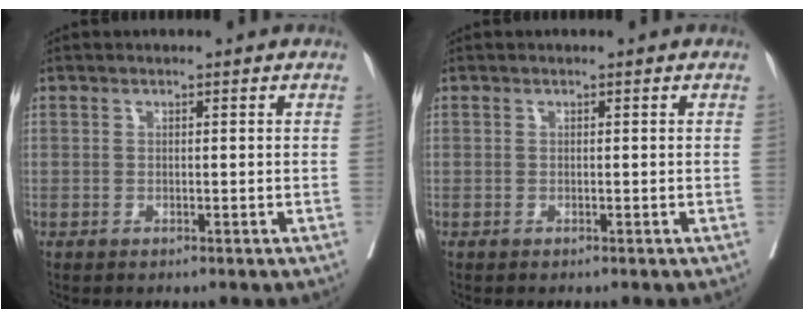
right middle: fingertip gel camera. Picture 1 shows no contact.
{"total": 0.0}